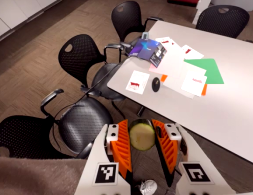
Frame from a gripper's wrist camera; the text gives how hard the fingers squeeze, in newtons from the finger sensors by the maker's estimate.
{"total": 12.8, "left": 13.1, "right": 12.6}